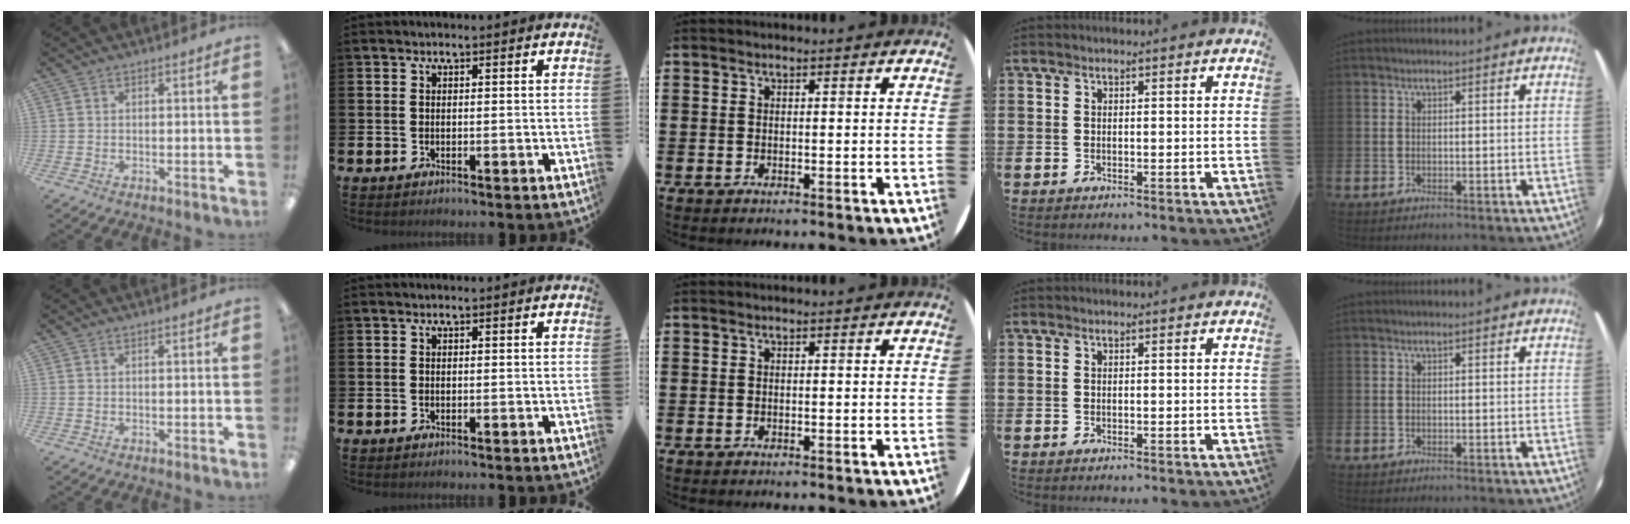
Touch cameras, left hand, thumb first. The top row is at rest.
{}